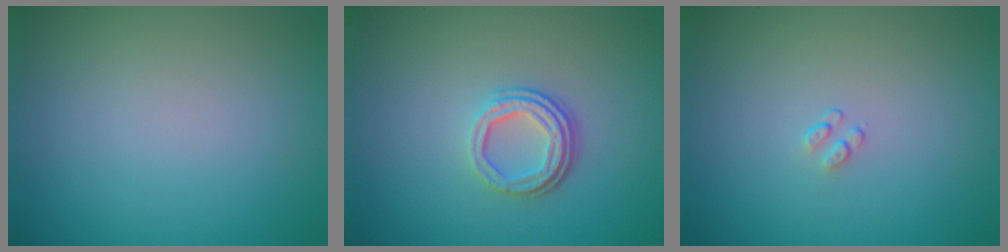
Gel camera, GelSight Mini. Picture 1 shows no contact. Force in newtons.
{"total": 3.3, "press": 2.5, "slide": 2.2}
{"total": 0.6, "press": 0.4, "slide": 0.5}